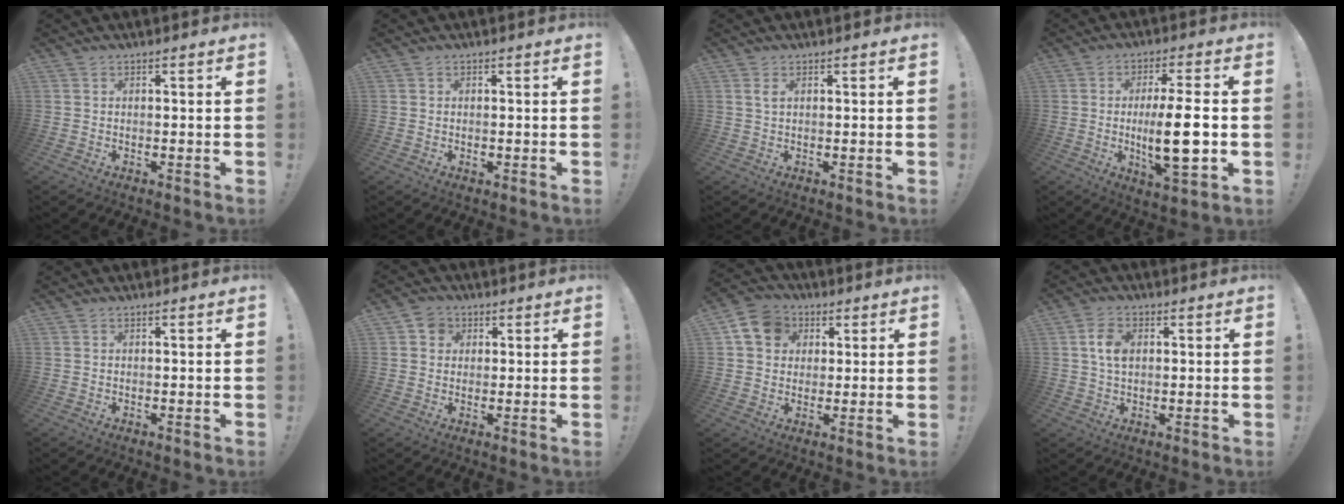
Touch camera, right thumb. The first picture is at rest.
{"total": 0.6, "force": [-0.4, 0.3, 0.2], "torque": [-0.001, 0.000, -0.007]}
{"total": 1.6, "force": [0.7, 0.4, 1.4], "torque": [-0.023, -0.001, 0.010]}
{"total": 14.7, "force": [-1.5, 3.1, 14.3], "torque": [-0.246, -0.007, -0.033]}
{"total": 0.0}
{"total": 4.4, "force": [1.4, 3.9, 1.4], "torque": [-0.021, 0.001, 0.026]}
{"total": 11.1, "force": [3.5, 9.4, 4.7], "torque": [-0.066, 0.000, 0.072]}
{"total": 6.2, "force": [1.2, 4.1, 4.5], "torque": [-0.078, 0.003, 0.020]}